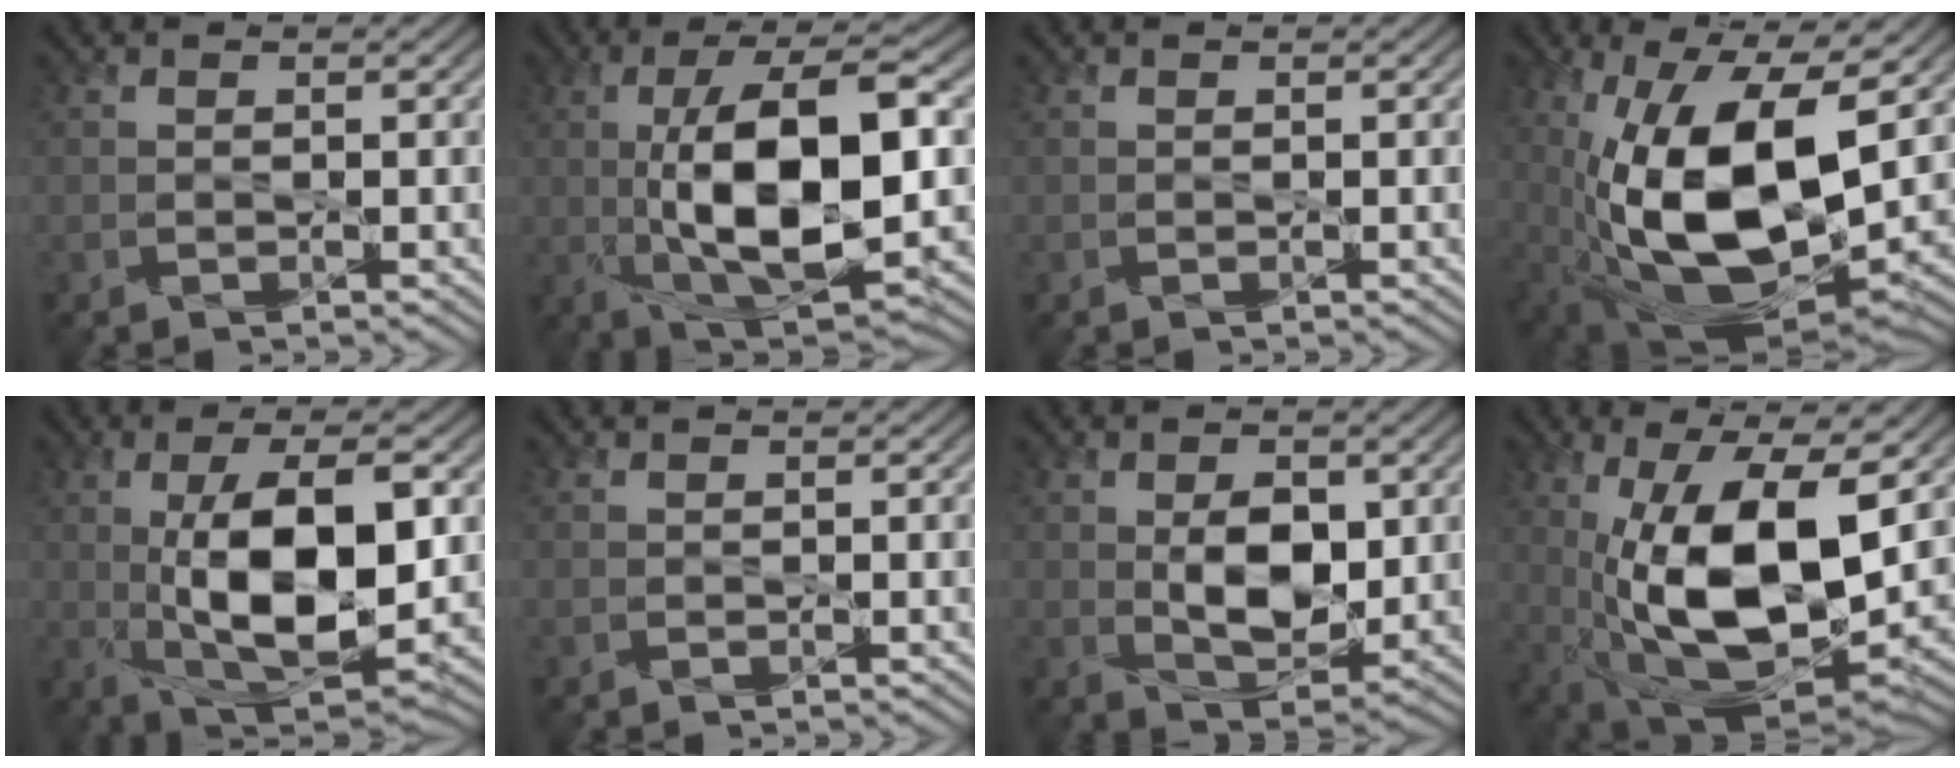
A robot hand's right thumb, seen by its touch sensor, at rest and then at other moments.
{"total": 14.4, "force": [-0.7, 5.4, 13.3], "torque": [-0.231, 0.009, -0.016]}
{"total": 0.0}
{"total": 17.6, "force": [-0.3, 8.5, 15.4], "torque": [-0.290, -0.023, -0.004]}
{"total": 12.7, "force": [-0.3, 5.2, 11.6], "torque": [-0.204, -0.003, 0.001]}
{"total": 0.0}
{"total": 6.4, "force": [0.5, 3.8, 5.2], "torque": [-0.097, -0.006, 0.009]}
{"total": 16.3, "force": [0.3, 7.1, 14.7], "torque": [-0.277, -0.013, 0.004]}